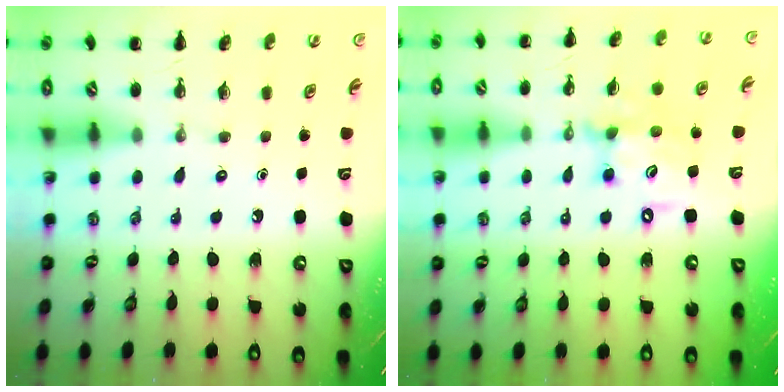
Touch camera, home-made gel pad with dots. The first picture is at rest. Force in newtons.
{"total": 13.6, "press": 13.3, "slide": 2.6}